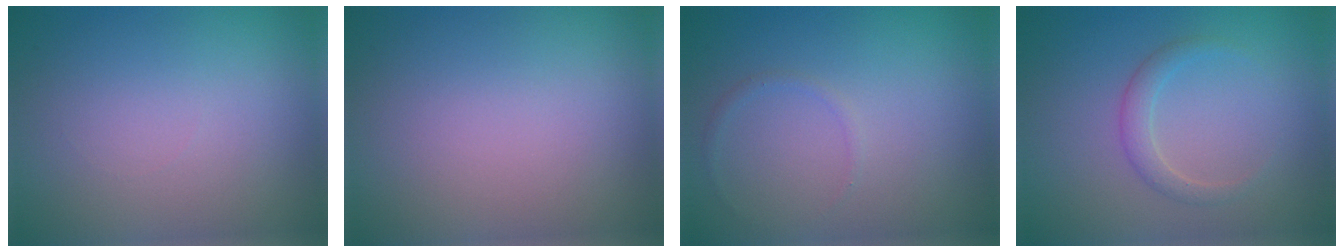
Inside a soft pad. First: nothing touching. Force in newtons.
{"total": 0.0}
{"total": 0.6, "press": 0.6, "slide": 0.0}
{"total": 1.6, "press": 1.6, "slide": 0.1}